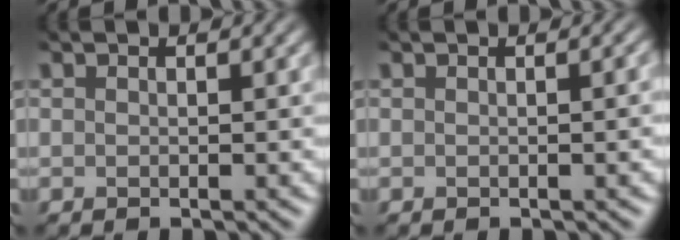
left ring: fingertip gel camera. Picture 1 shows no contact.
{"total": 2.9, "force": [0.4, 1.3, 2.6], "torque": [-0.013, 0.012, -0.009]}